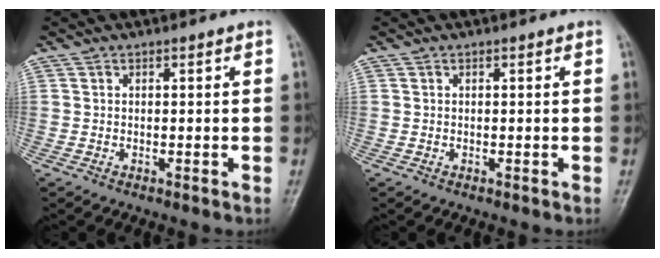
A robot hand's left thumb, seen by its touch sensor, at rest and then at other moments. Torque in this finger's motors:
{"motor_torque": [0.10, 0.13, -0.21, -0.18, -0.01]}